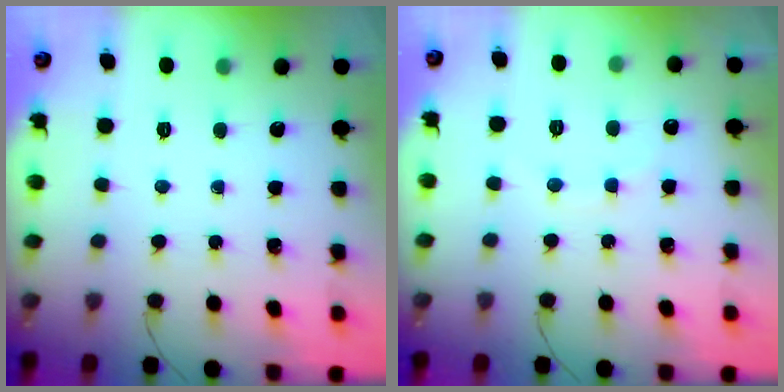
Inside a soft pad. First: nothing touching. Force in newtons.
{"total": 7.3, "press": 7.1, "slide": 1.5}